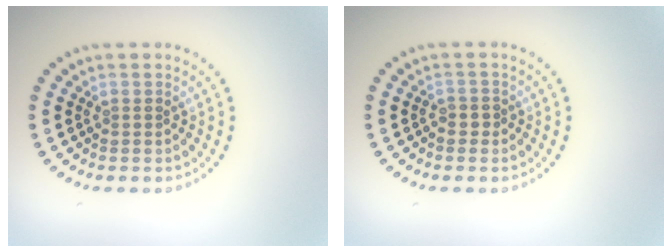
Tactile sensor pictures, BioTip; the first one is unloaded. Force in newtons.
{"total": 0.7, "press": 0.5, "slide": 0.4}